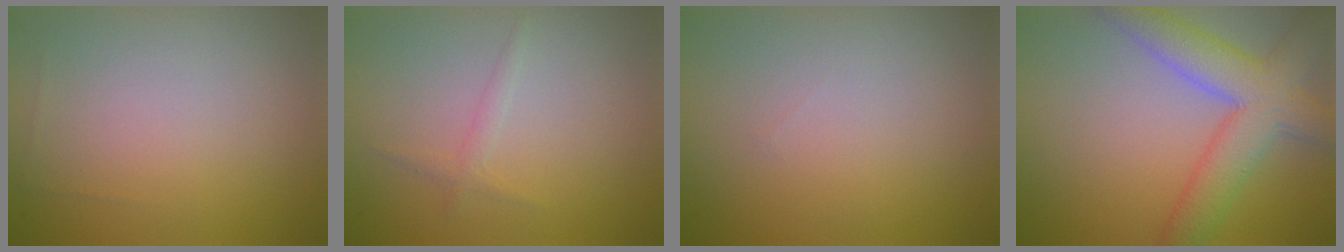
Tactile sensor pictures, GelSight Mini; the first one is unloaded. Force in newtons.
{"total": 1.0, "press": 1.0, "slide": 0.1}
{"total": 0.0}
{"total": 6.7, "press": 6.7, "slide": 0.3}